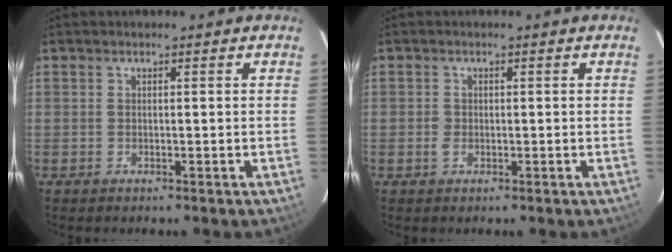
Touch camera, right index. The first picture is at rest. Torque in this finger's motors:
{"motor_torque": [0.00, 0.00, 0.00, 0.01]}